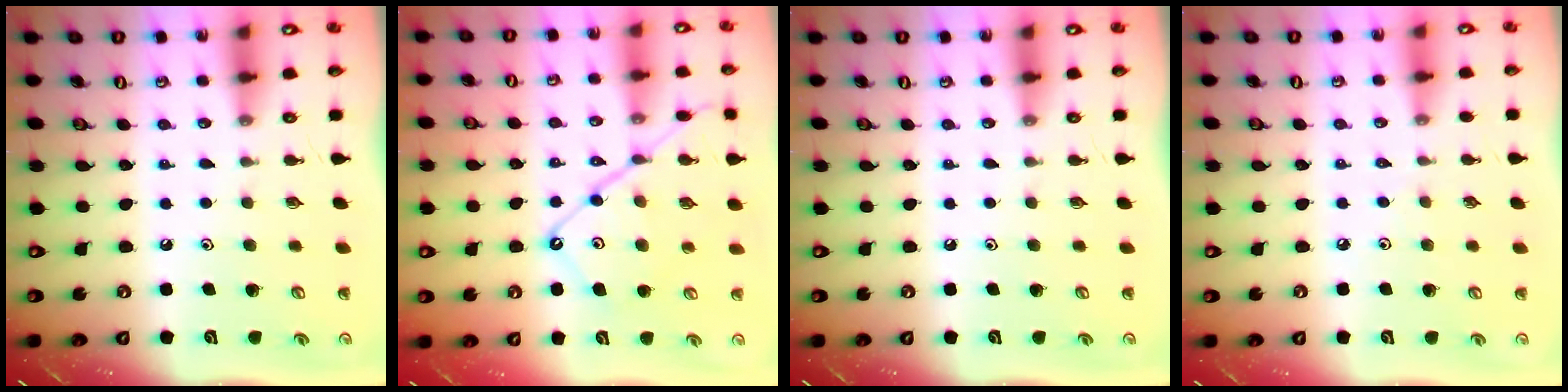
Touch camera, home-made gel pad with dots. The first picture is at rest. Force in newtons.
{"total": 13.5, "press": 13.4, "slide": 1.4}
{"total": 0.0}
{"total": 2.2, "press": 2.1, "slide": 0.5}